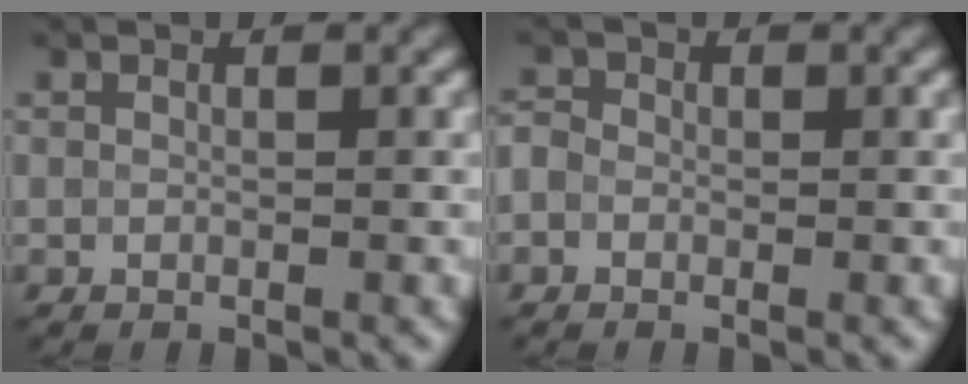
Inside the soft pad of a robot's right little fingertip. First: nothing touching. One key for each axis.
{"total": 1.1, "fx": -0.5, "fy": 1.0, "fz": 0.3, "tx": 0.004, "ty": 0.004, "tz": -0.019}